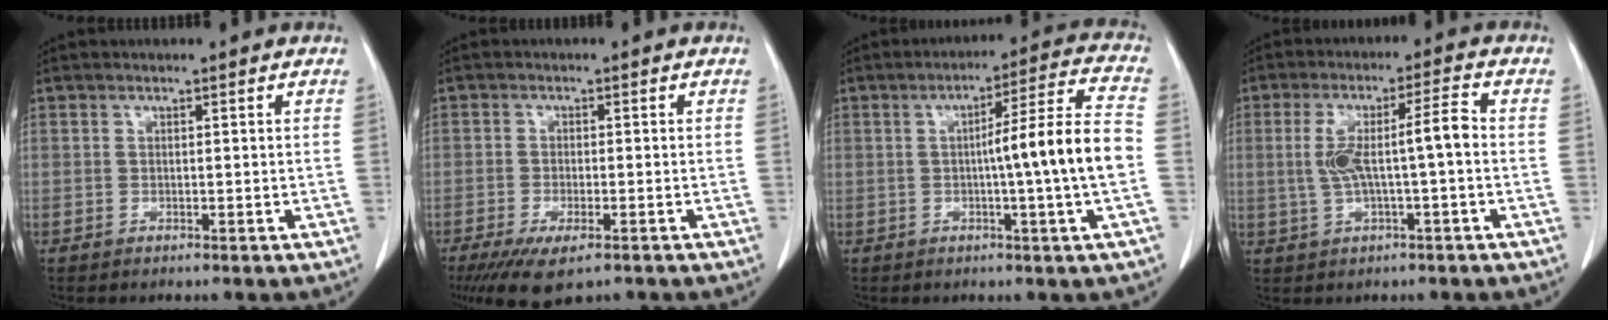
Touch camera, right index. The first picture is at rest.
{"total": 7.8, "force": [-5.2, 2.4, 5.4], "torque": [-0.085, -0.017, -0.080]}
{"total": 11.5, "force": [-1.3, -1.3, 11.3], "torque": [-0.171, 0.010, -0.022]}
{"total": 7.8, "force": [-0.1, 0.9, 7.8], "torque": [-0.149, 0.026, 0.001]}